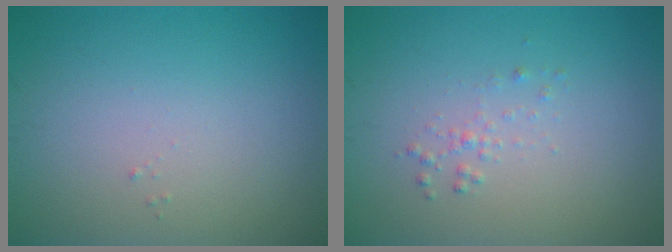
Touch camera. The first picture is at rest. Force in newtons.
{"total": 0.9, "press": 0.9, "slide": 0.0}